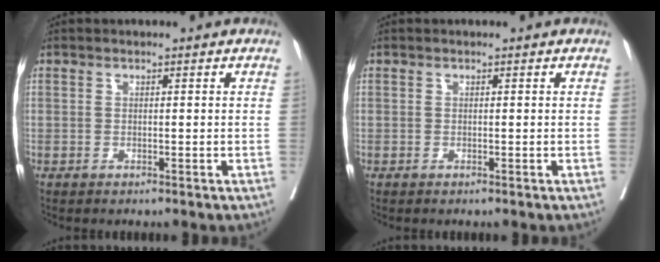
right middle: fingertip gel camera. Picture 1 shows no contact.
{"total": 0.0}